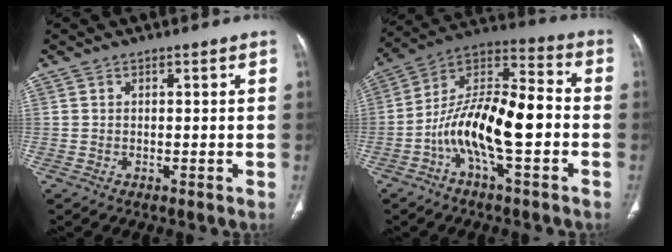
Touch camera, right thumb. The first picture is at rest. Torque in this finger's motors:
{"motor_torque": [2.58, 2.43, 1.53, -1.24, 0.21]}